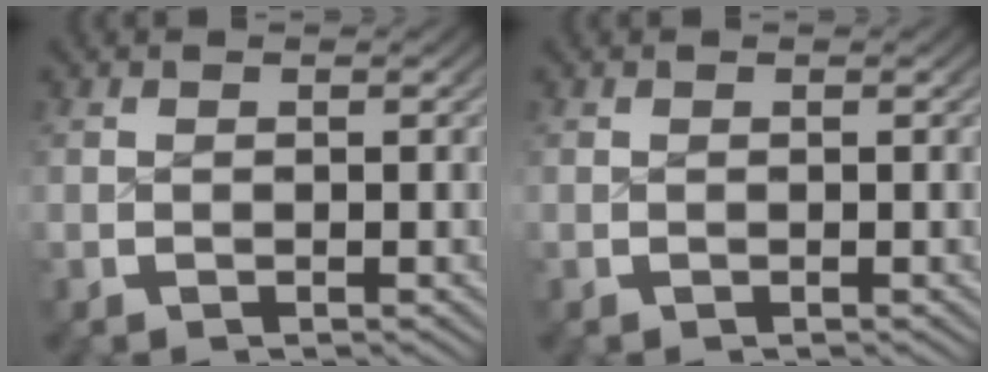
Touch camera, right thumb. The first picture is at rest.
{"total": 0.0}